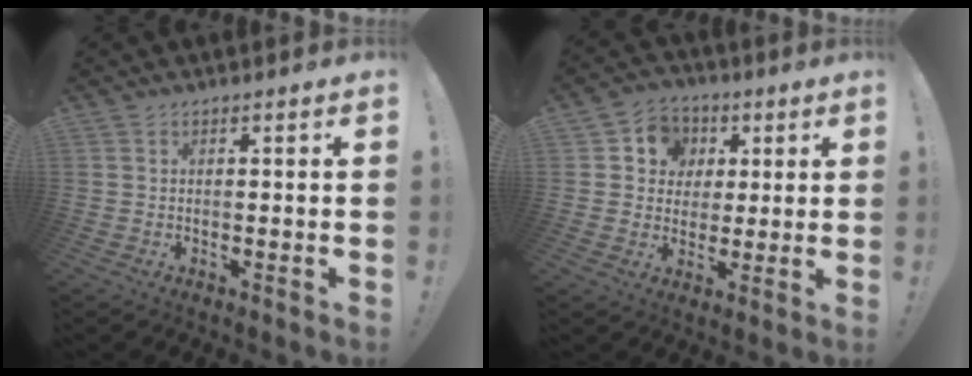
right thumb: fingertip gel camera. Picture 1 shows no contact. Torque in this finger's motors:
{"motor_torque": [0.12, 1.18, 0.42, -0.41, -0.03]}